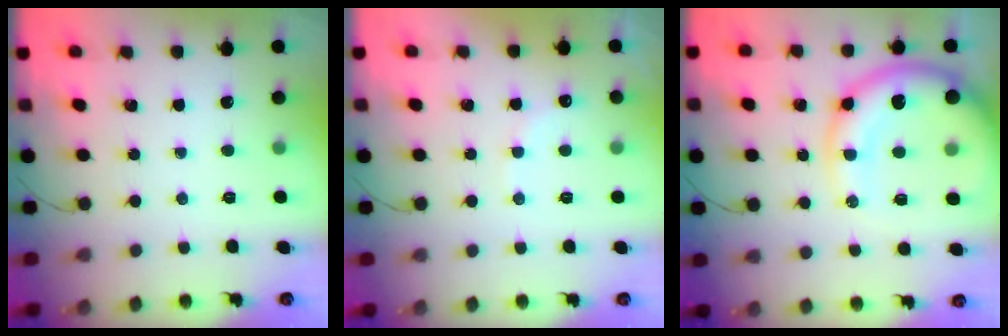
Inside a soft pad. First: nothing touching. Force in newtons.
{"total": 8.1, "press": 8.0, "slide": 1.0}
{"total": 15.3, "press": 14.8, "slide": 3.8}